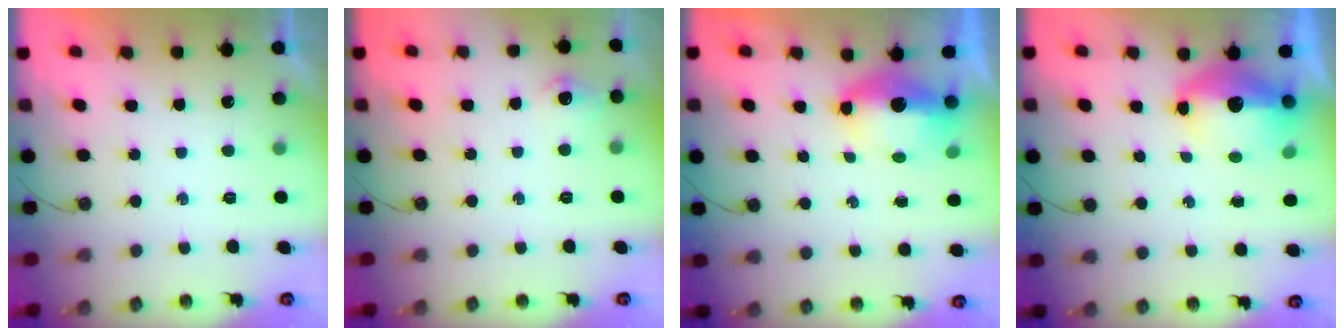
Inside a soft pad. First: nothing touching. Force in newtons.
{"total": 6.9, "press": 6.8, "slide": 0.9}
{"total": 7.3, "press": 7.1, "slide": 1.6}
{"total": 12.0, "press": 11.9, "slide": 1.3}